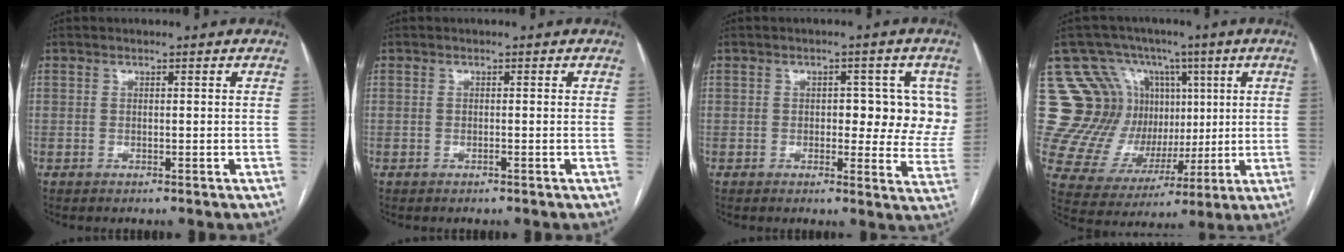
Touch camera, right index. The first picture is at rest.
{"total": 0.0}
{"total": 8.1, "force": [1.5, 4.3, 6.7], "torque": [-0.052, 0.011, 0.014]}
{"total": 19.1, "force": [5.3, 17.3, 6.2], "torque": [-0.122, 0.085, 0.122]}